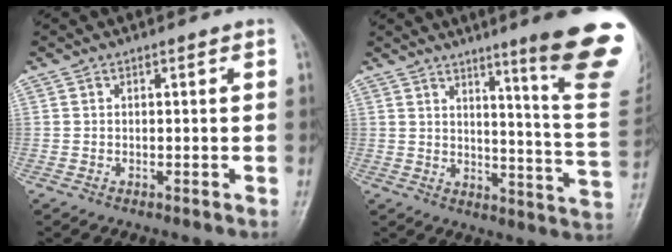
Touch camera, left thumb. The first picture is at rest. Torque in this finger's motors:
{"motor_torque": [3.18, 1.18, 1.98, -0.79, 0.47]}